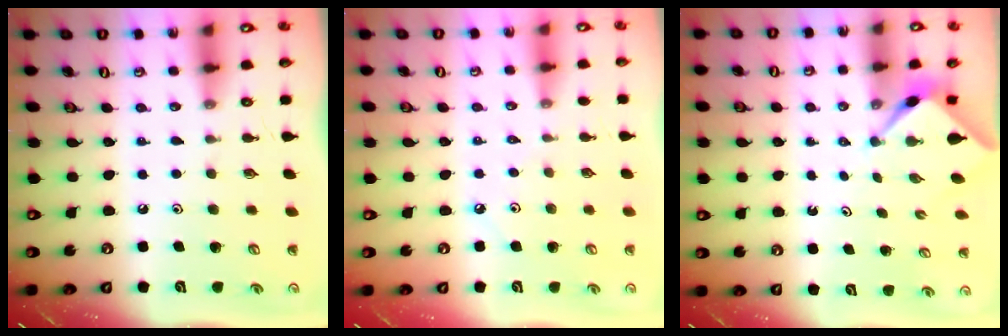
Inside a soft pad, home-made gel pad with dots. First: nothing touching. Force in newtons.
{"total": 2.2, "press": 2.1, "slide": 0.4}
{"total": 2.3, "press": 2.3, "slide": 0.3}